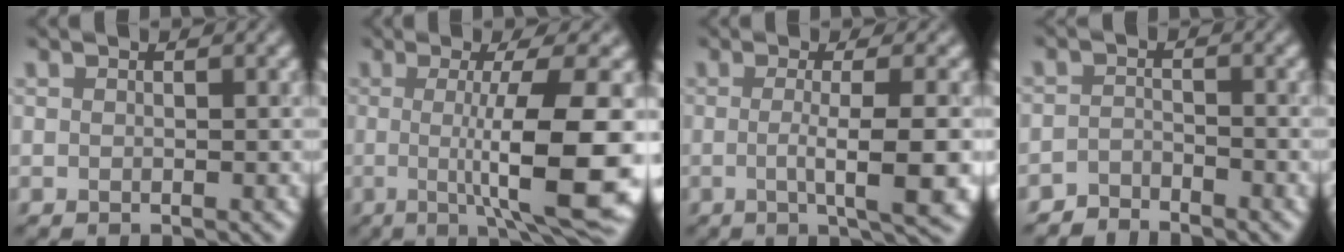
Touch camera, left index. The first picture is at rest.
{"total": 11.3, "force": [-1.2, 2.4, 11.0], "torque": [-0.142, -0.010, -0.013]}
{"total": 6.1, "force": [-1.1, 1.3, 5.8], "torque": [-0.083, 0.000, -0.013]}
{"total": 2.1, "force": [-2.1, 0.2, -0.3], "torque": [0.006, 0.006, -0.046]}